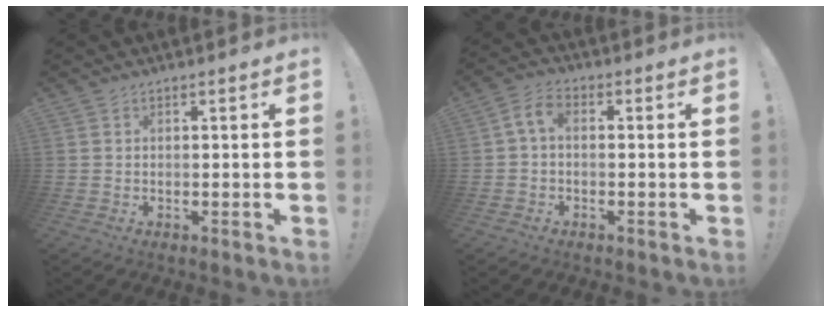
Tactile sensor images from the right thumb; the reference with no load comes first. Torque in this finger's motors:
{"motor_torque": [0.03, 0.01, 0.36, -0.08, 0.00]}